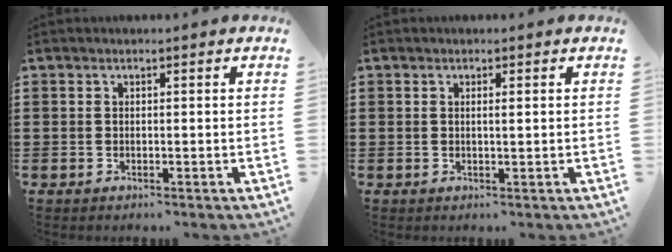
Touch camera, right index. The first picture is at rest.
{"total": 0.9, "force": [0.2, 0.0, 0.9], "torque": [-0.017, -0.001, 0.004]}